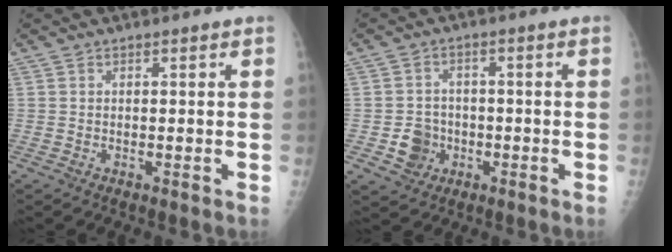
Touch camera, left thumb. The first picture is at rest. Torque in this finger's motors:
{"motor_torque": [-0.07, 0.07, 0.04, 0.04, 0.00]}